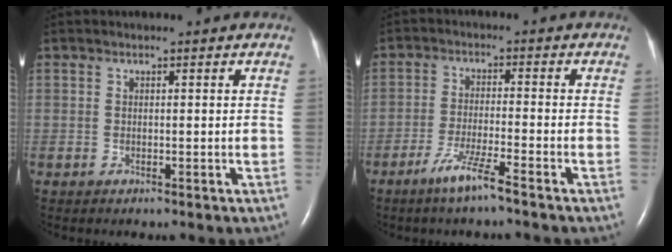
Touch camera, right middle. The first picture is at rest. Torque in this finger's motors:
{"motor_torque": [0.69, -0.66, 0.36, 0.10]}